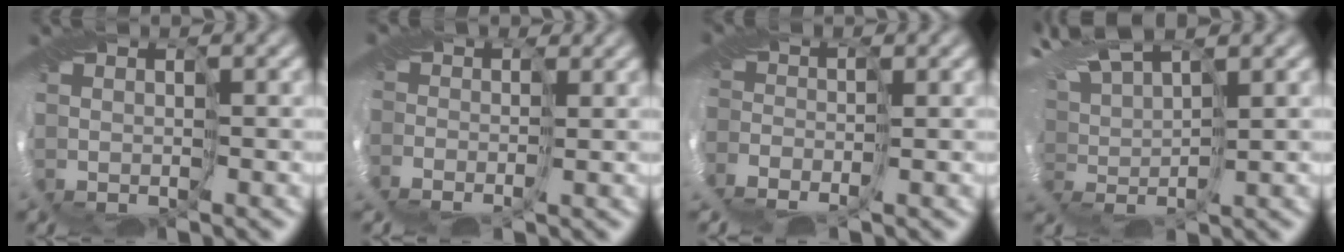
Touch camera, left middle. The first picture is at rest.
{"total": 2.9, "force": [0.1, 2.6, 1.3], "torque": [-0.025, 0.009, -0.007]}
{"total": 3.0, "force": [-2.6, 1.3, 0.7], "torque": [-0.005, -0.008, -0.045]}
{"total": 6.2, "force": [4.9, 1.4, 3.6], "torque": [-0.101, 0.029, 0.085]}